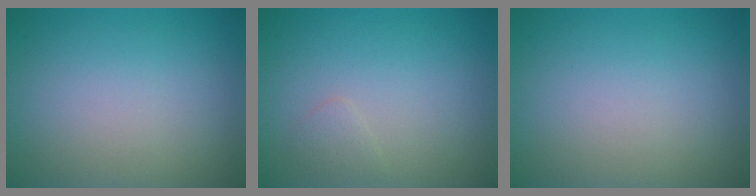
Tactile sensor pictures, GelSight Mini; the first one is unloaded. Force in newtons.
{"total": 0.8, "press": 0.8, "slide": 0.1}
{"total": 0.0}